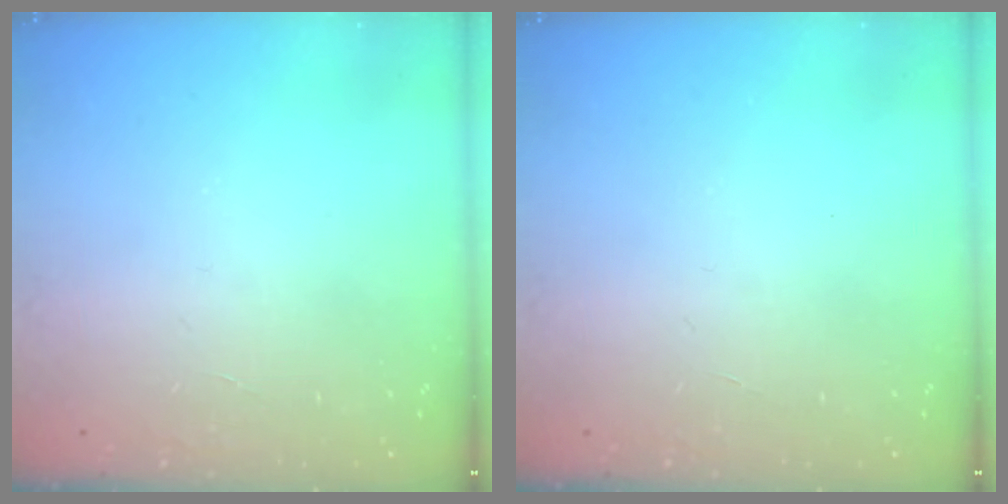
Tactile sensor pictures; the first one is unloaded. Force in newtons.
{"total": 0.0}